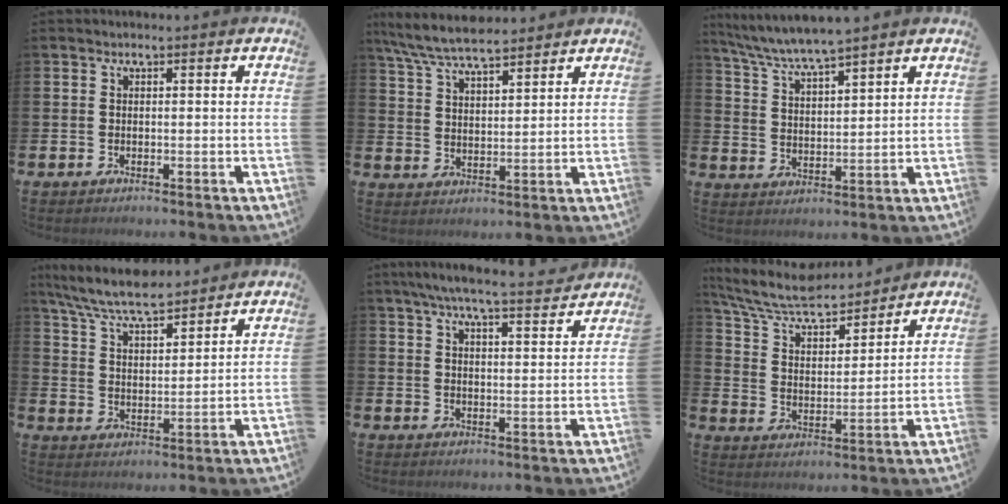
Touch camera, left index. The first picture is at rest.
{"total": 6.6, "force": [6.1, 1.2, 2.2], "torque": [-0.066, -0.023, 0.111]}
{"total": 5.8, "force": [5.6, -0.3, 1.3], "torque": [-0.049, -0.031, 0.099]}
{"total": 7.0, "force": [6.5, 0.8, 2.5], "torque": [-0.074, -0.035, 0.118]}
{"total": 6.6, "force": [6.1, 0.3, 2.5], "torque": [-0.053, -0.036, 0.105]}
{"total": 7.6, "force": [6.9, 1.7, 2.7], "torque": [-0.088, -0.047, 0.121]}